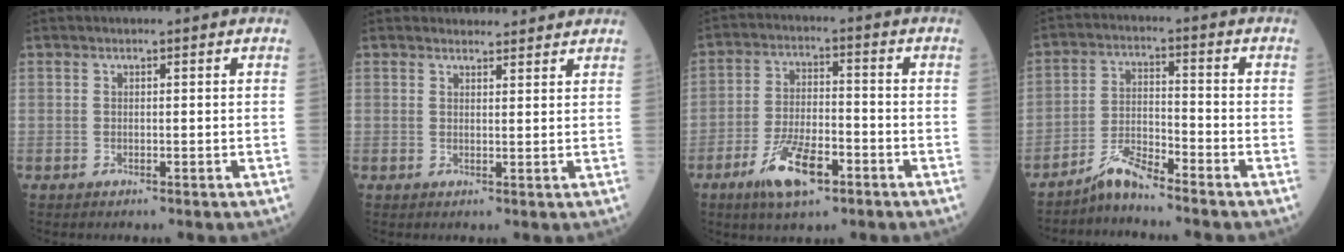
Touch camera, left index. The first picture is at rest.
{"total": 4.9, "force": [4.7, 1.2, 0.6], "torque": [-0.006, 0.012, 0.054]}
{"total": 9.2, "force": [-5.2, 3.0, 7.0], "torque": [-0.139, -0.006, -0.093]}
{"total": 5.1, "force": [-4.8, 0.0, 1.7], "torque": [-0.035, -0.008, -0.096]}